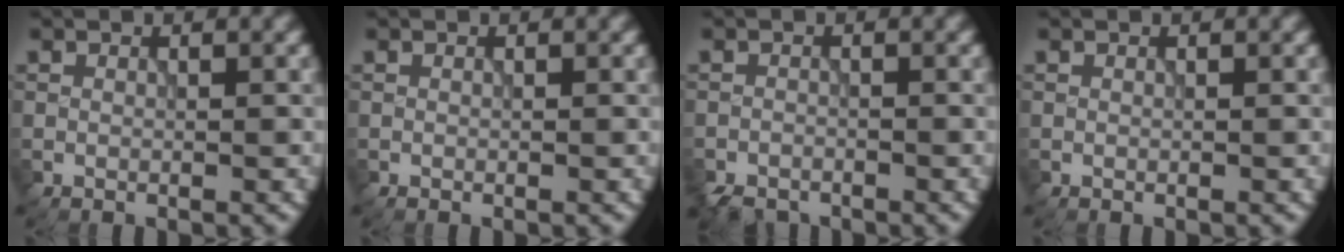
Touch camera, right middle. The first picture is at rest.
{"total": 0.0}
{"total": 2.2, "force": [-2.0, 0.9, 0.4], "torque": [-0.005, -0.004, -0.040]}
{"total": 0.0}